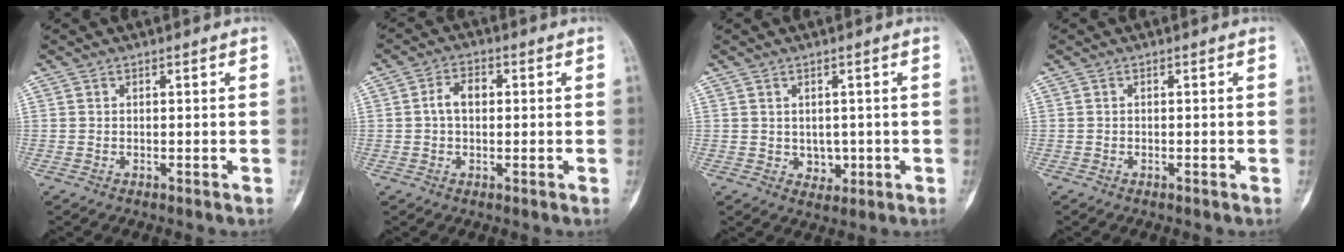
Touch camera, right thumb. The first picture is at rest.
{"total": 4.3, "force": [0.3, 2.8, 3.3], "torque": [-0.055, 0.015, 0.000]}
{"total": 3.0, "force": [-0.1, 2.5, 1.6], "torque": [-0.005, 0.000, 0.006]}
{"total": 0.0}